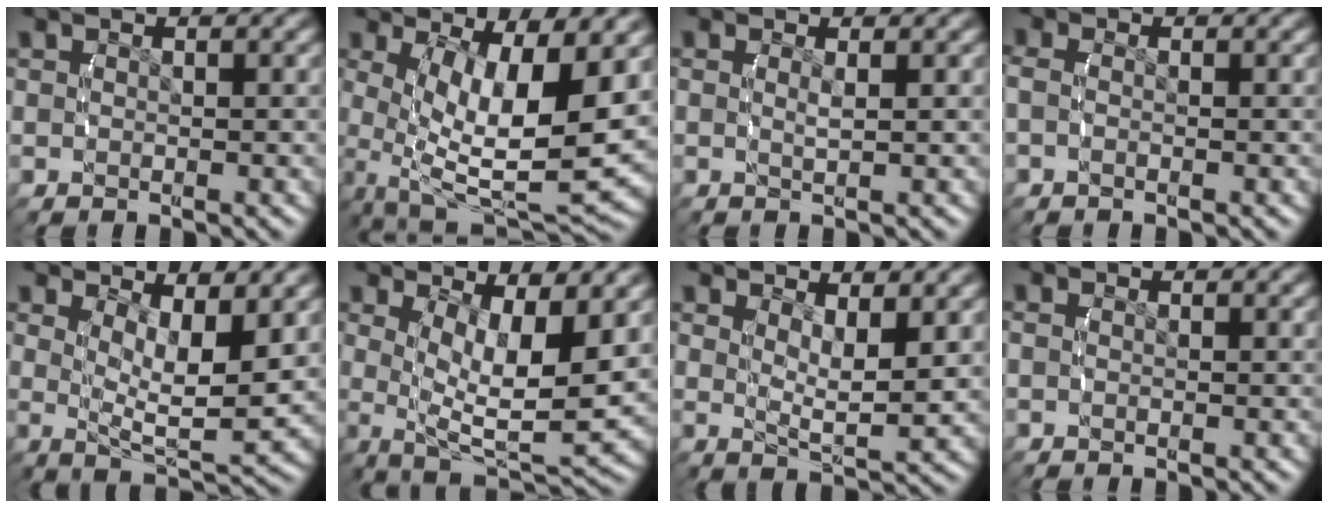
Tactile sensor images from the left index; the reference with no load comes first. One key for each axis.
{"total": 11.0, "fx": -0.9, "fy": 5.6, "fz": 9.4, "tx": -0.187, "ty": -0.049, "tz": 0.003}
{"total": 0.8, "fx": 0.3, "fy": -0.1, "fz": 0.7, "tx": -0.019, "ty": -0.004, "tz": 0.002}
{"total": 1.5, "fx": -0.4, "fy": 1.2, "fz": 0.8, "tx": -0.034, "ty": 0.000, "tz": -0.015}
{"total": 5.6, "fx": 1.0, "fy": 2.4, "fz": 4.9, "tx": -0.084, "ty": -0.021, "tz": 0.011}
{"total": 8.9, "fx": -0.4, "fy": 4.4, "fz": 7.7, "tx": -0.132, "ty": -0.035, "tz": 0.001}
{"total": 3.1, "fx": 1.4, "fy": 0.7, "fz": 2.6, "tx": -0.046, "ty": -0.014, "tz": 0.020}
{"total": 0.7, "fx": -0.3, "fy": 0.6, "fz": 0.1, "tx": -0.011, "ty": 0.000, "tz": -0.012}